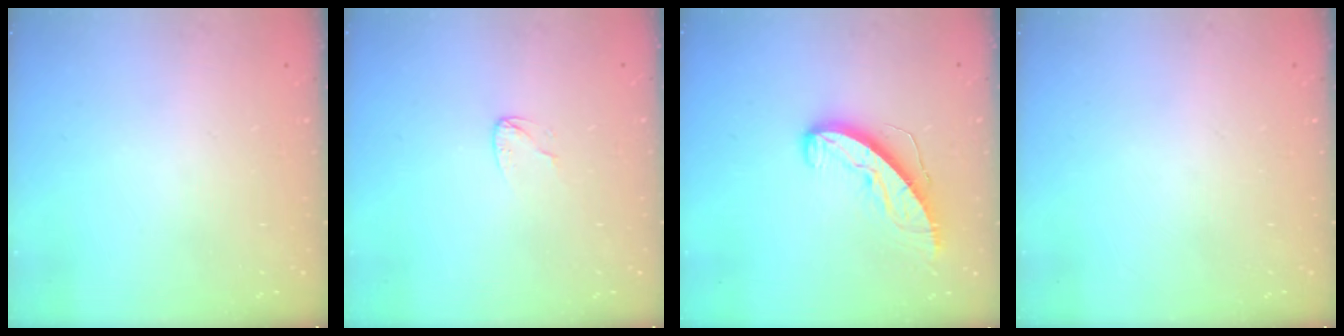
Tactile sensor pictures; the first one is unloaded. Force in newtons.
{"total": 3.7, "press": 3.7, "slide": 0.3}
{"total": 9.1, "press": 9.1, "slide": 0.2}
{"total": 0.0}